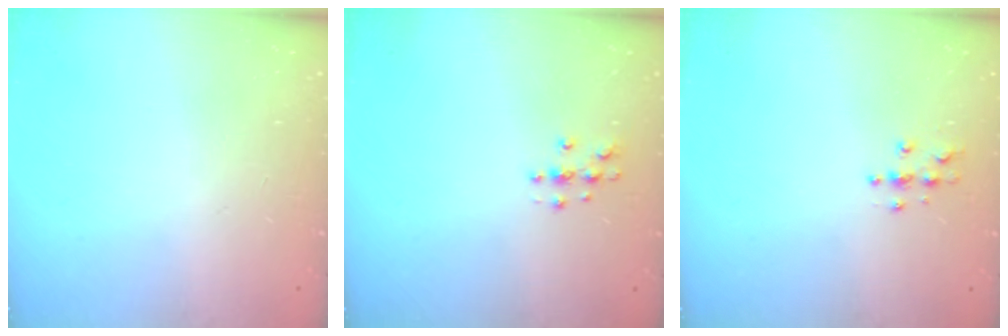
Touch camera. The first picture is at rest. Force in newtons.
{"total": 3.9, "press": 3.9, "slide": 0.4}
{"total": 4.0, "press": 4.0, "slide": 0.3}